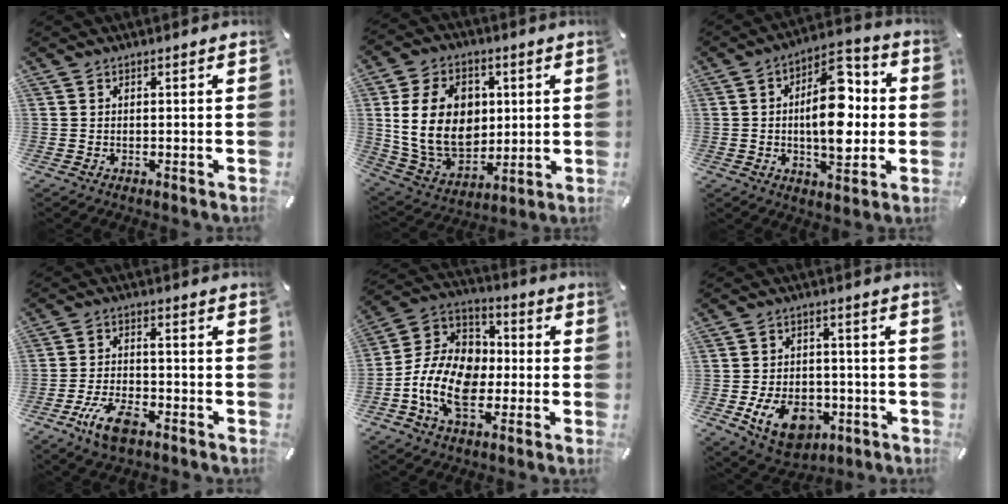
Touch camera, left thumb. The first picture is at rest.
{"total": 17.8, "force": [2.2, 13.8, 11.0], "torque": [-0.223, -0.002, 0.042]}
{"total": 17.0, "force": [0.3, 8.8, 14.5], "torque": [-0.228, -0.003, 0.001]}
{"total": 8.0, "force": [-4.6, 3.4, 5.6], "torque": [-0.124, 0.011, -0.086]}
{"total": 14.5, "force": [-4.3, 10.4, 9.1], "torque": [-0.211, 0.020, -0.081]}
{"total": 12.1, "force": [-4.3, 8.5, 7.4], "torque": [-0.127, 0.017, -0.074]}